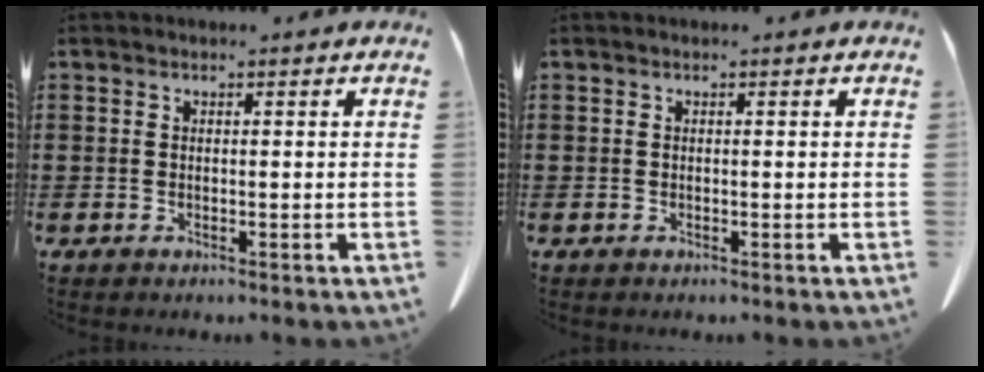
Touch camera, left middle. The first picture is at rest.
{"total": 0.0}